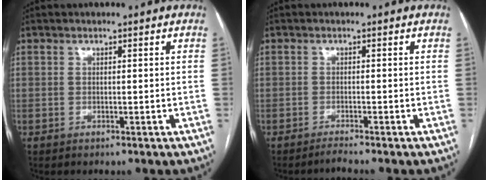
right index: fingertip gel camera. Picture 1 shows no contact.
{"total": 1.6, "force": [-1.4, -0.8, 0.3], "torque": [-0.008, -0.002, -0.026]}